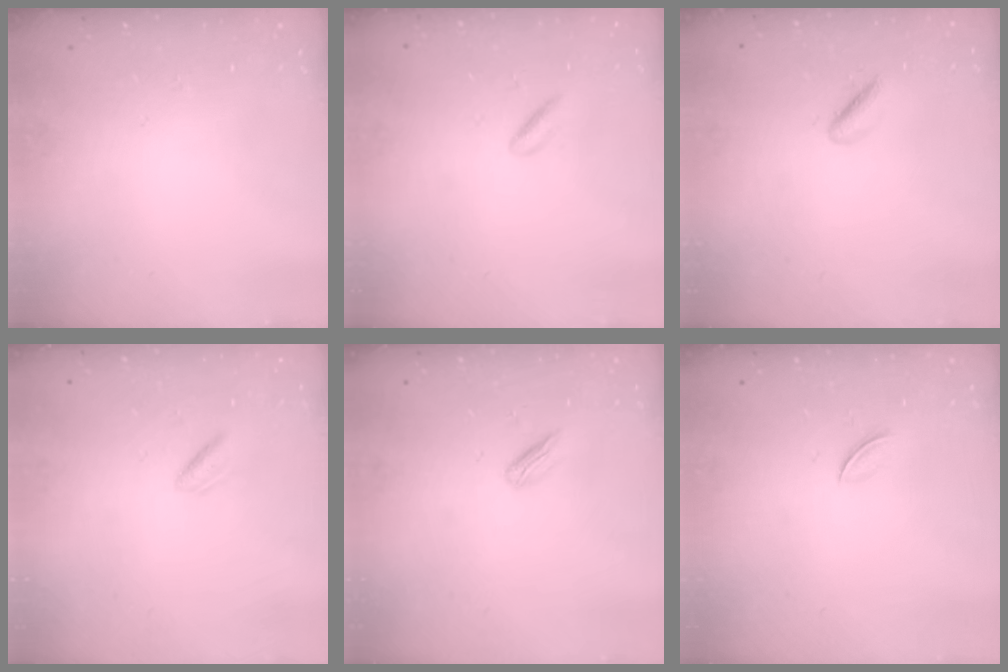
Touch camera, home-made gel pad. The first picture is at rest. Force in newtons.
{"total": 1.8, "press": 1.6, "slide": 0.8}
{"total": 2.0, "press": 1.8, "slide": 1.0}
{"total": 0.8, "press": 0.4, "slide": 0.7}
{"total": 2.3, "press": 2.2, "slide": 0.7}
{"total": 2.8, "press": 2.7, "slide": 0.9}